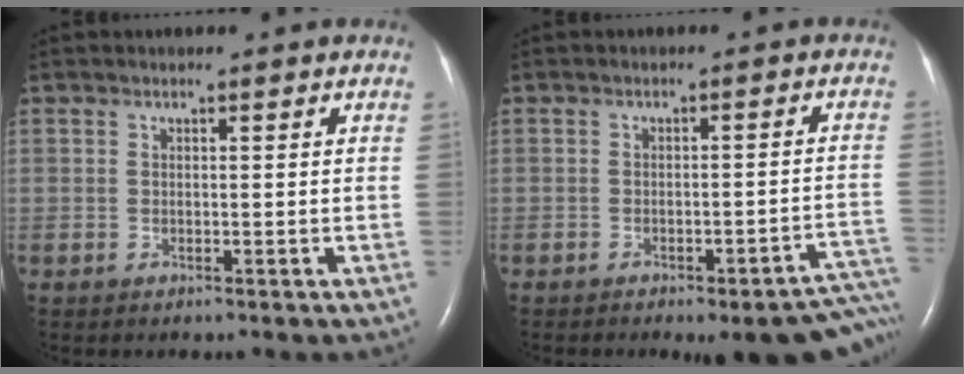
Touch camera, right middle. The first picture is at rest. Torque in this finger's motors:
{"motor_torque": [0.88, -1.26, 0.13, 0.08]}